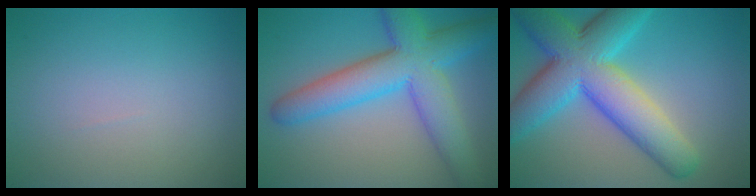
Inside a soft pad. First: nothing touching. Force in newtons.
{"total": 9.0, "press": 9.0, "slide": 0.2}
{"total": 11.3, "press": 11.3, "slide": 0.2}